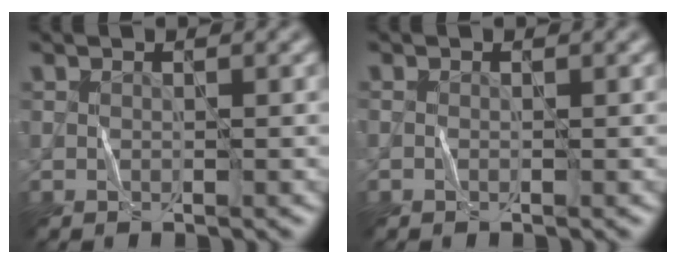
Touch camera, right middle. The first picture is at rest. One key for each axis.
{"total": 0.0}